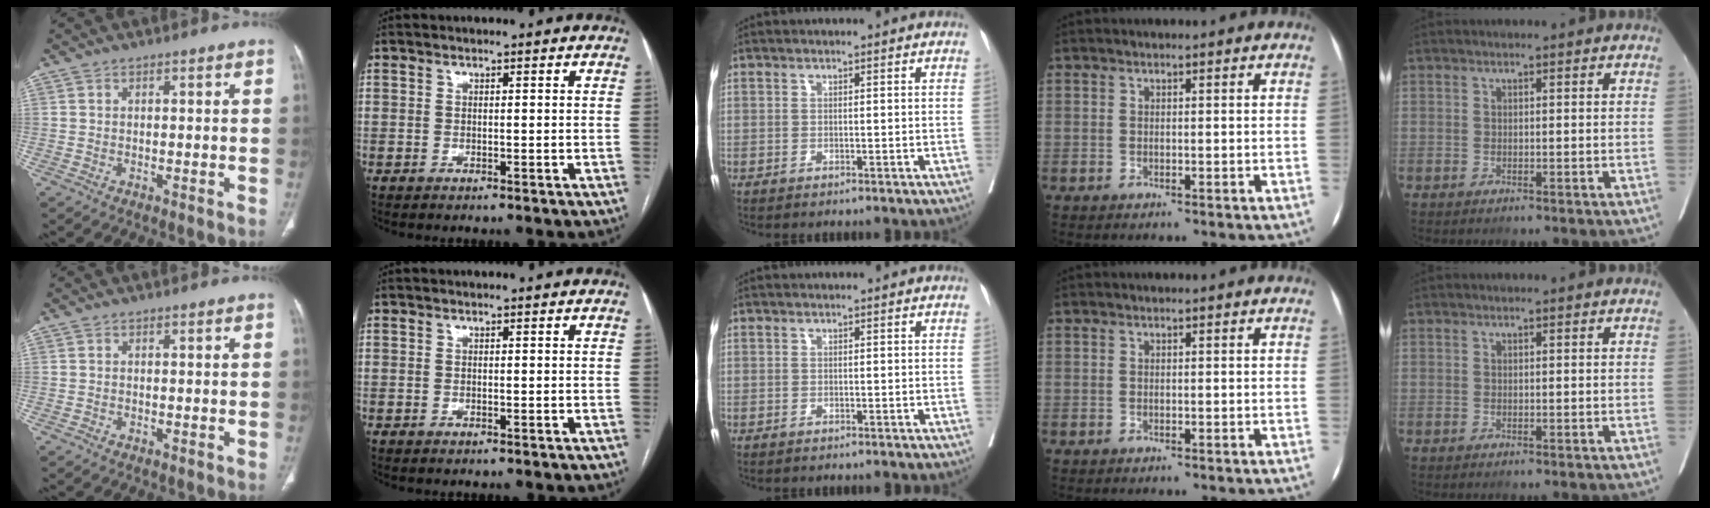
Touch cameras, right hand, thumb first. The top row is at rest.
{}